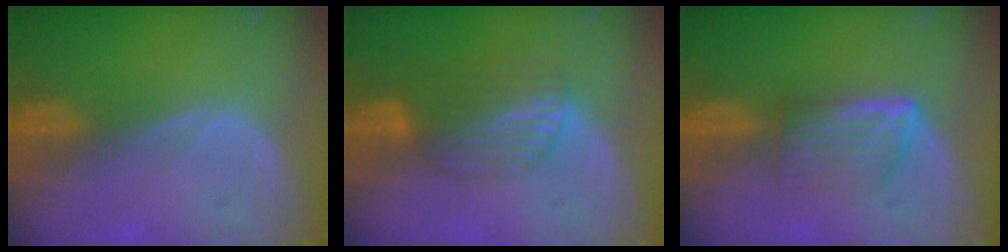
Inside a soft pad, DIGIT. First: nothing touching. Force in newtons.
{"total": 6.7, "press": 6.1, "slide": 2.8}
{"total": 5.8, "press": 5.3, "slide": 2.4}